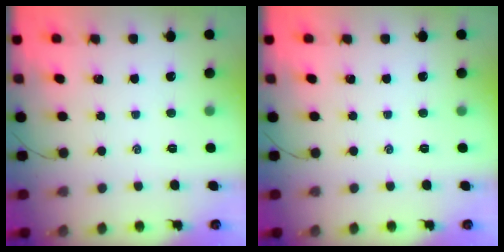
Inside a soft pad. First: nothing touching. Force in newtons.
{"total": 0.0}